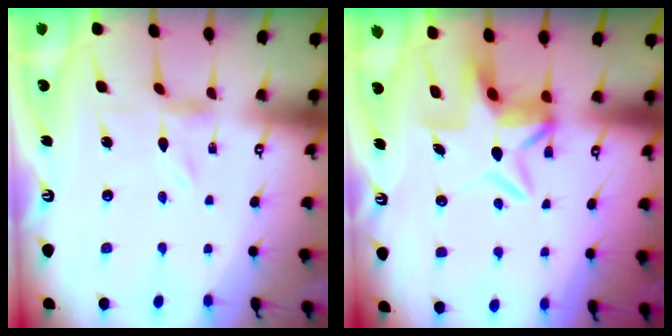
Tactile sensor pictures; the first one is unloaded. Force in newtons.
{"total": 6.7, "press": 6.4, "slide": 2.0}